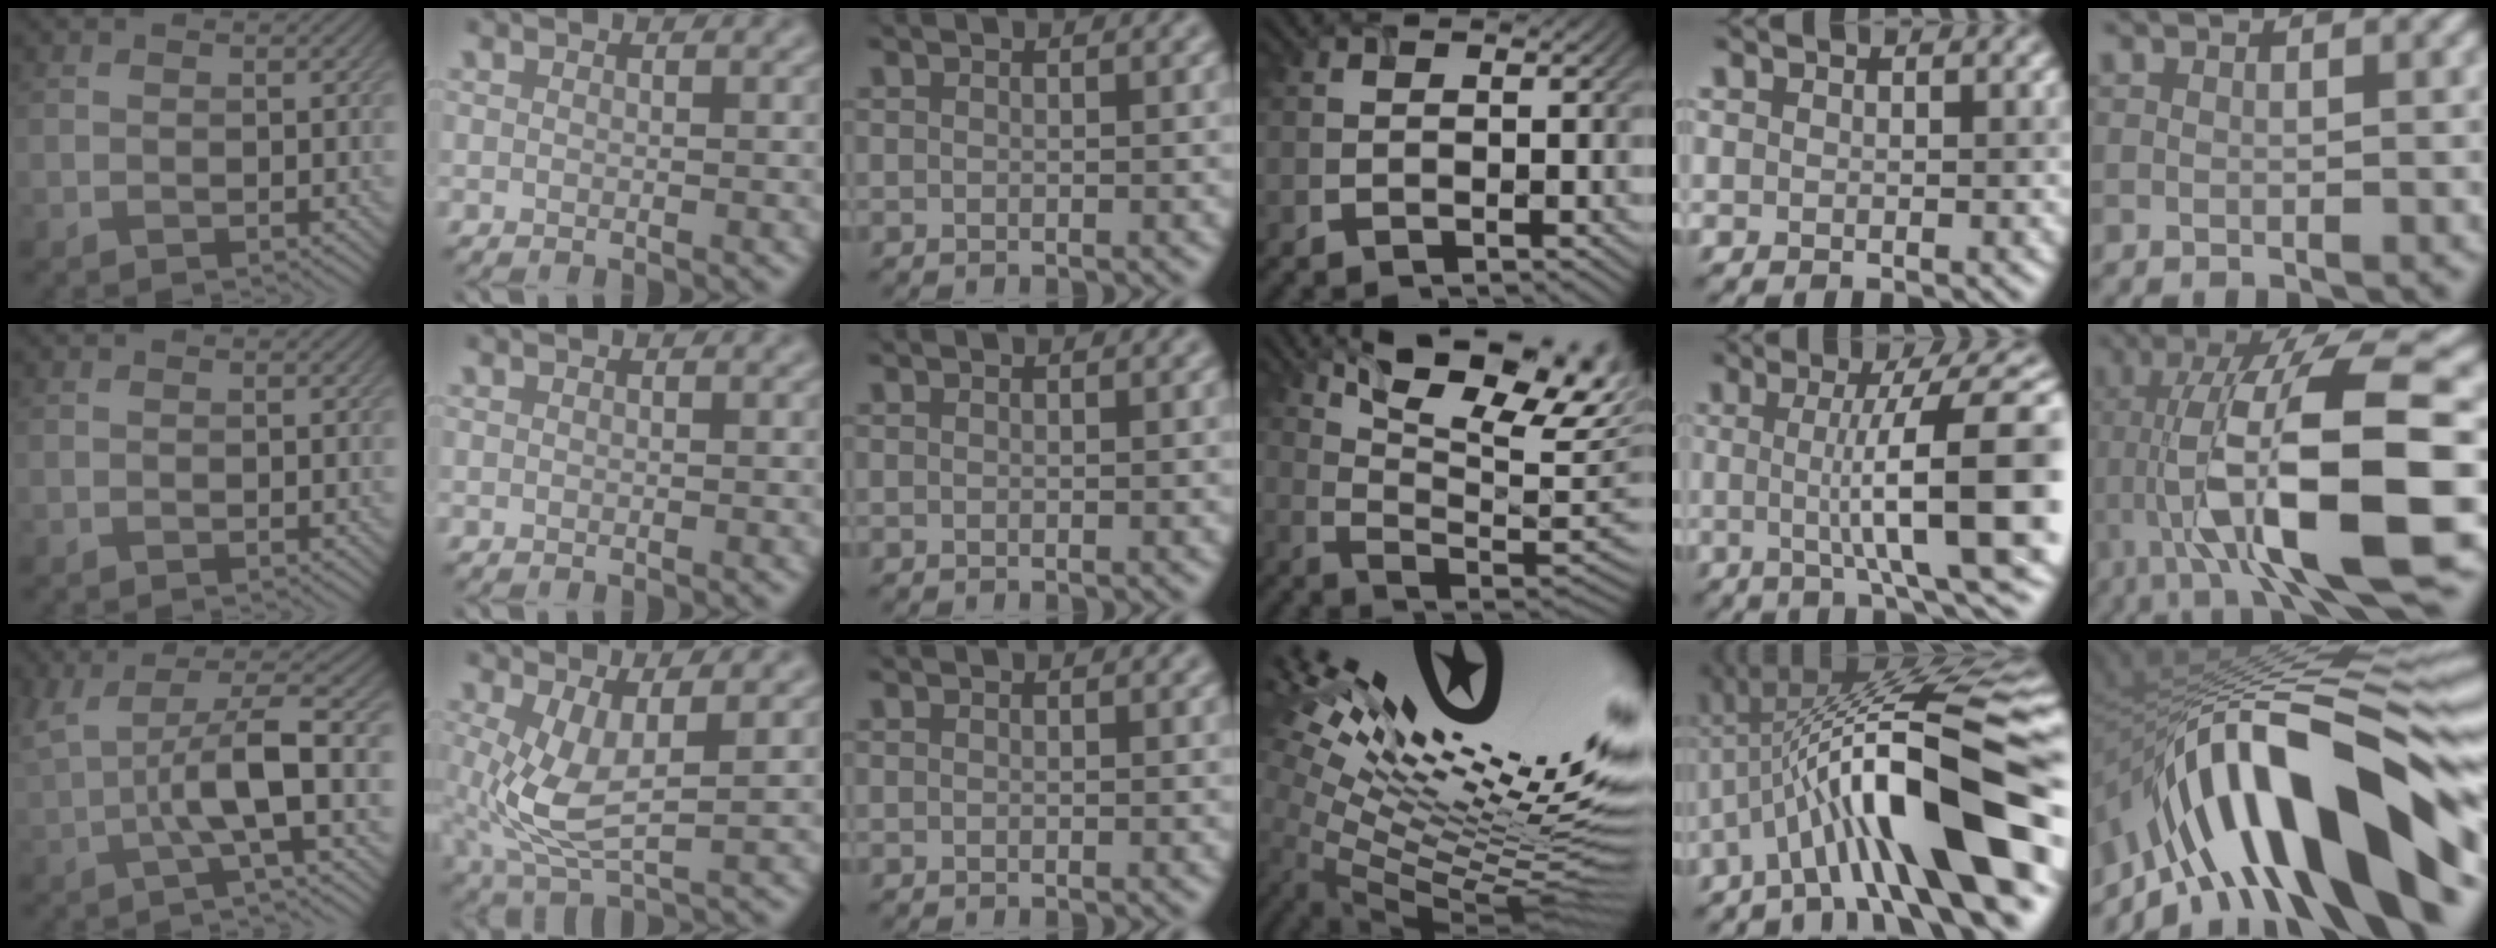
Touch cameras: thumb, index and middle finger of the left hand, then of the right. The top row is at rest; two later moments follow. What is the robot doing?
{"motion": "screw", "object": "timer"}